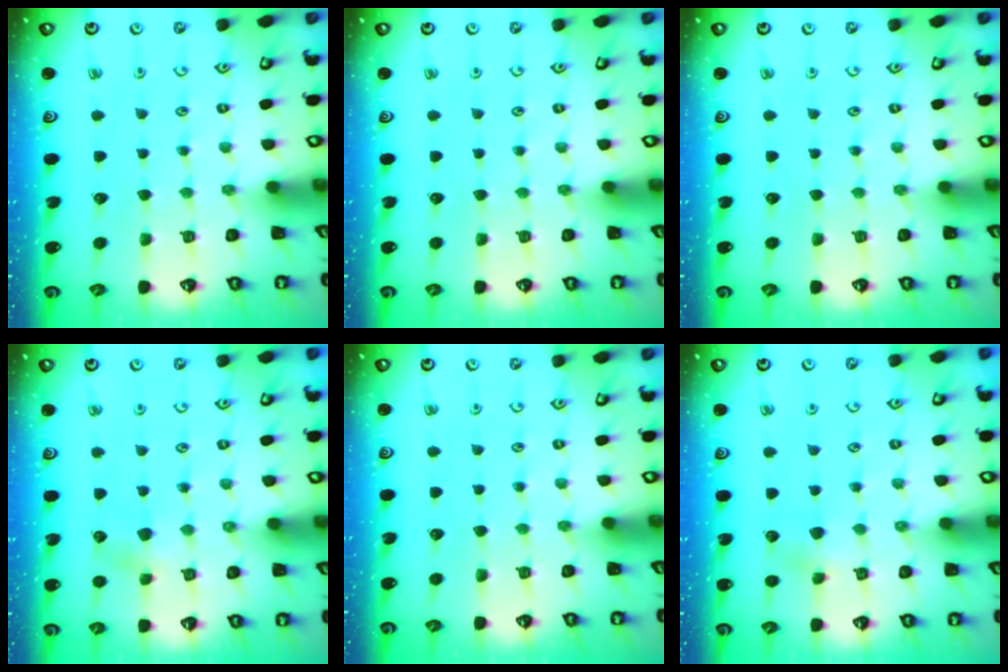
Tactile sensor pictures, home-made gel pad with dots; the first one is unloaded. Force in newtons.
{"total": 0.0}
{"total": 0.0}
{"total": 4.2, "press": 4.1, "slide": 0.6}
{"total": 0.0}
{"total": 3.1, "press": 3.0, "slide": 0.4}